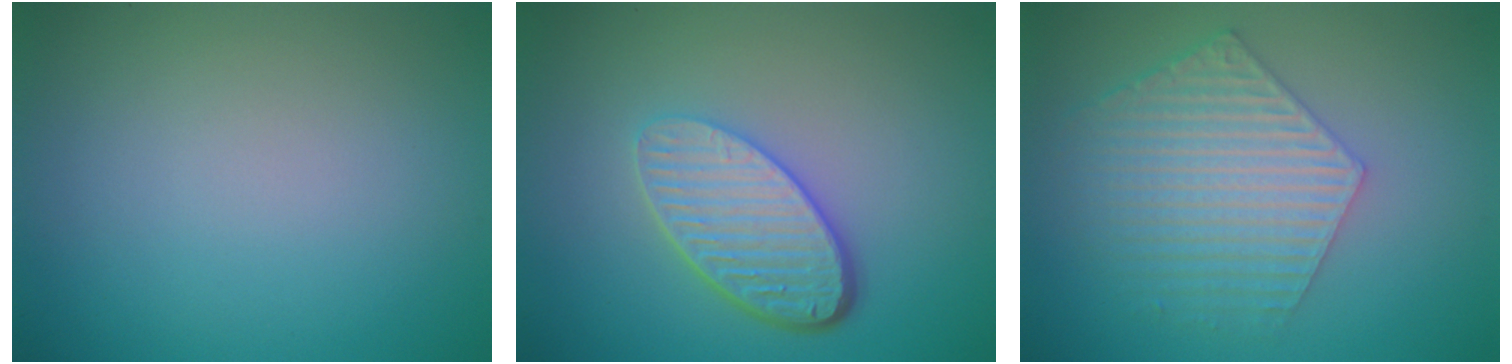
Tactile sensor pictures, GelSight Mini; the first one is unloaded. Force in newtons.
{"total": 5.3, "press": 3.8, "slide": 3.6}
{"total": 5.8, "press": 4.3, "slide": 3.8}